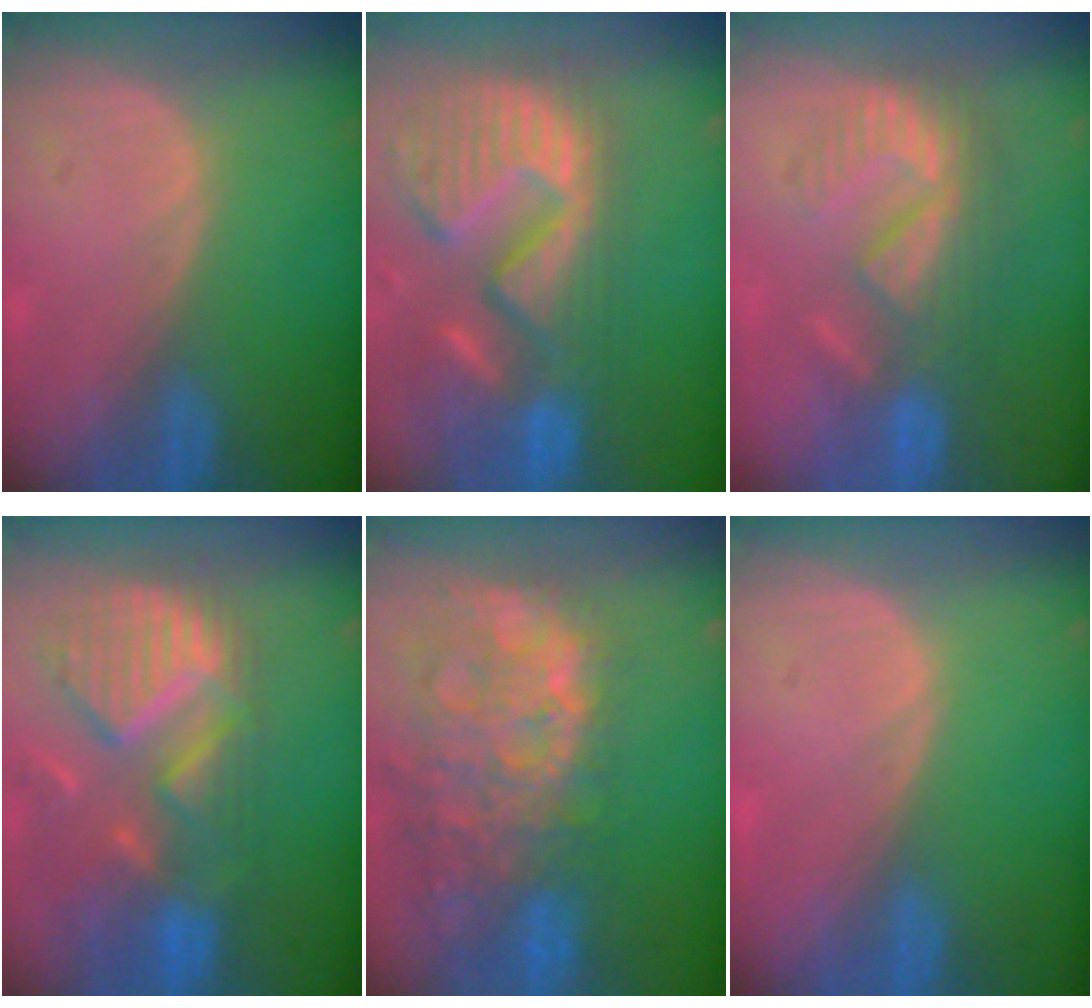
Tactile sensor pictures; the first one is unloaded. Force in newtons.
{"total": 14.7, "press": 12.3, "slide": 8.1}
{"total": 9.2, "press": 8.0, "slide": 4.5}
{"total": 12.6, "press": 10.7, "slide": 6.8}
{"total": 14.6, "press": 11.8, "slide": 8.5}
{"total": 0.0}